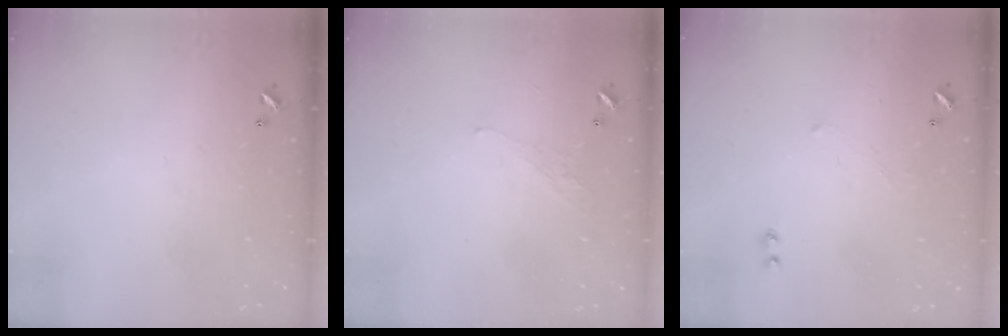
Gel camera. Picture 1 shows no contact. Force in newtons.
{"total": 0.5, "press": 0.1, "slide": 0.5}
{"total": 1.2, "press": 1.1, "slide": 0.5}